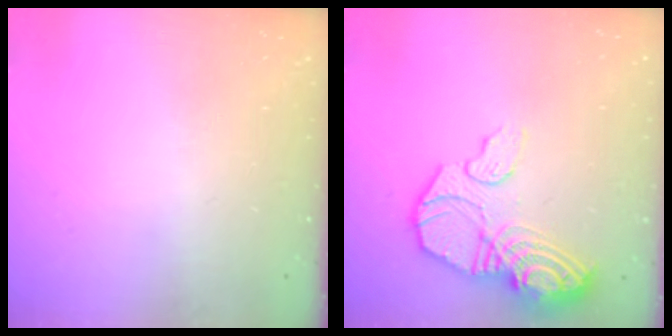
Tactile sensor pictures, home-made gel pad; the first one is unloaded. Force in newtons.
{"total": 14.8, "press": 14.8, "slide": 1.3}